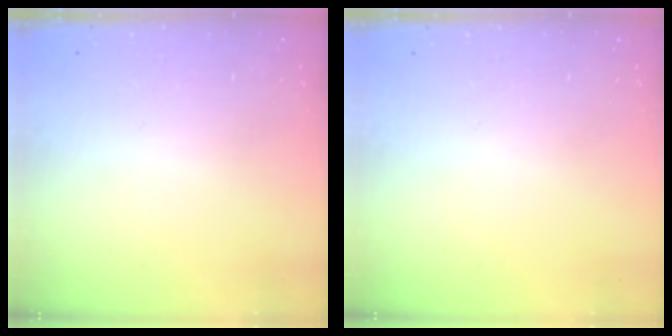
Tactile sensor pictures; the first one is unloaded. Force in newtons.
{"total": 0.0}